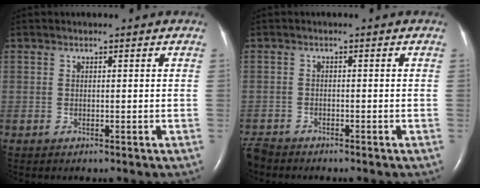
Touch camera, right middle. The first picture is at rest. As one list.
[{"total": 3.2, "force": [-3.1, 0.8, 0.3], "torque": [-0.007, -0.011, -0.059]}]